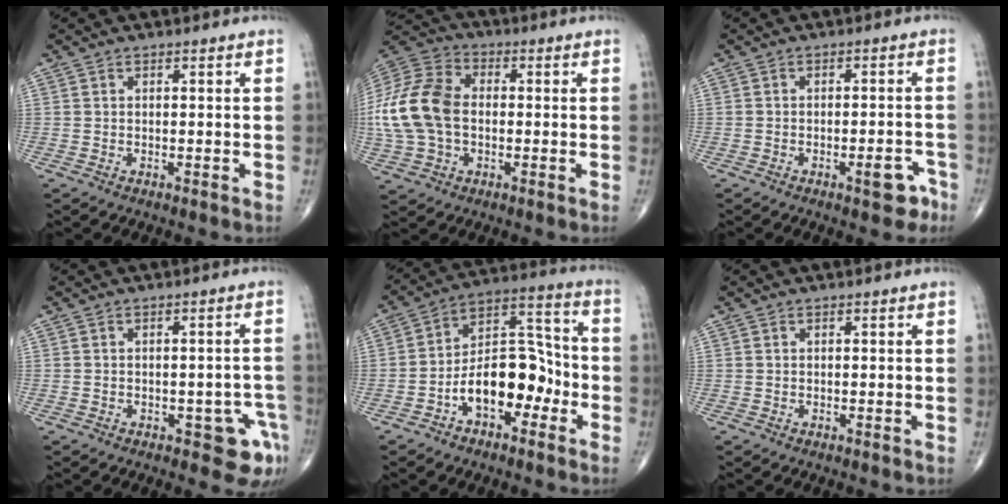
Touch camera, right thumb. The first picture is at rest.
{"total": 17.5, "force": [-0.7, 12.0, 12.8], "torque": [-0.277, 0.023, -0.015]}
{"total": 4.7, "force": [-2.7, 1.9, 3.4], "torque": [-0.025, 0.023, -0.032]}
{"total": 6.6, "force": [-3.3, 3.0, 4.9], "torque": [-0.031, 0.019, -0.036]}
{"total": 13.9, "force": [-4.8, 8.1, 10.2], "torque": [-0.135, 0.058, -0.085]}
{"total": 0.0}